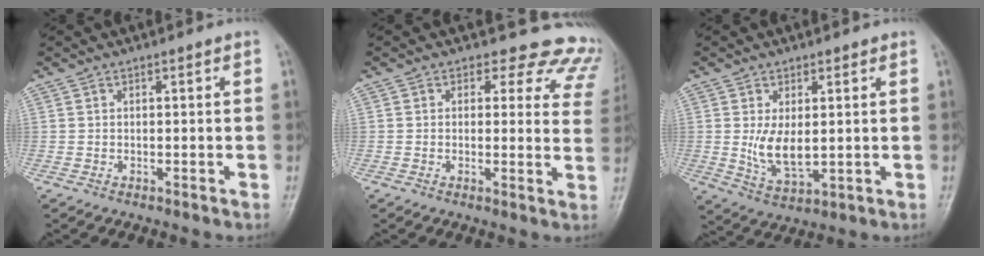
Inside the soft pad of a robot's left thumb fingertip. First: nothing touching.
{"total": 12.1, "force": [10.2, 6.1, 2.4], "torque": [0.027, -0.057, 0.075]}
{"total": 6.8, "force": [0.7, 3.7, 5.6], "torque": [-0.093, -0.019, 0.024]}